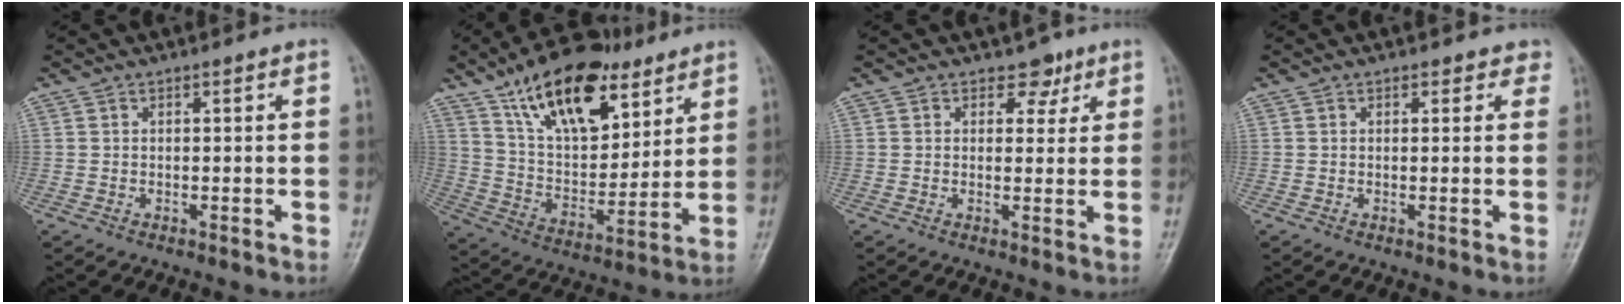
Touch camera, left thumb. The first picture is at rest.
{"total": 21.3, "force": [12.5, 10.6, 13.7], "torque": [-0.187, -0.046, 0.220]}
{"total": 3.5, "force": [2.1, 2.6, 1.1], "torque": [0.011, -0.009, 0.026]}
{"total": 2.0, "force": [1.3, 1.4, 0.5], "torque": [0.021, -0.003, 0.009]}